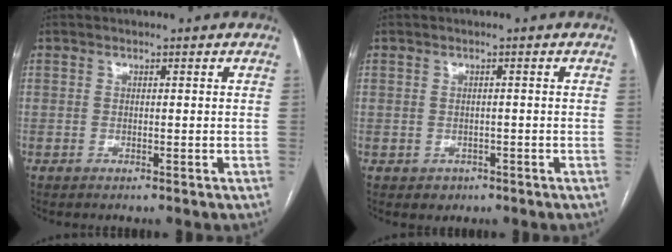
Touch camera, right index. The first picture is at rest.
{"total": 2.0, "force": [-0.9, 1.8, 0.3], "torque": [0.000, 0.005, -0.007]}